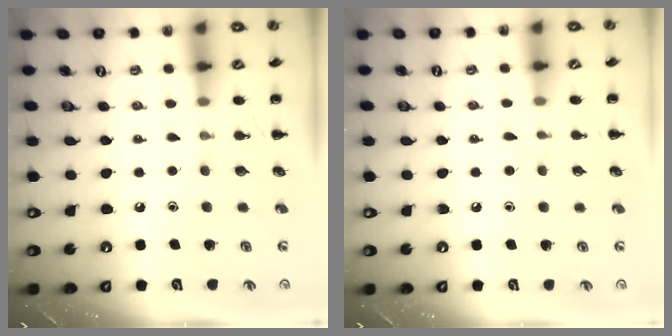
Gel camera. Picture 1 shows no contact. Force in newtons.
{"total": 2.9, "press": 2.8, "slide": 1.0}